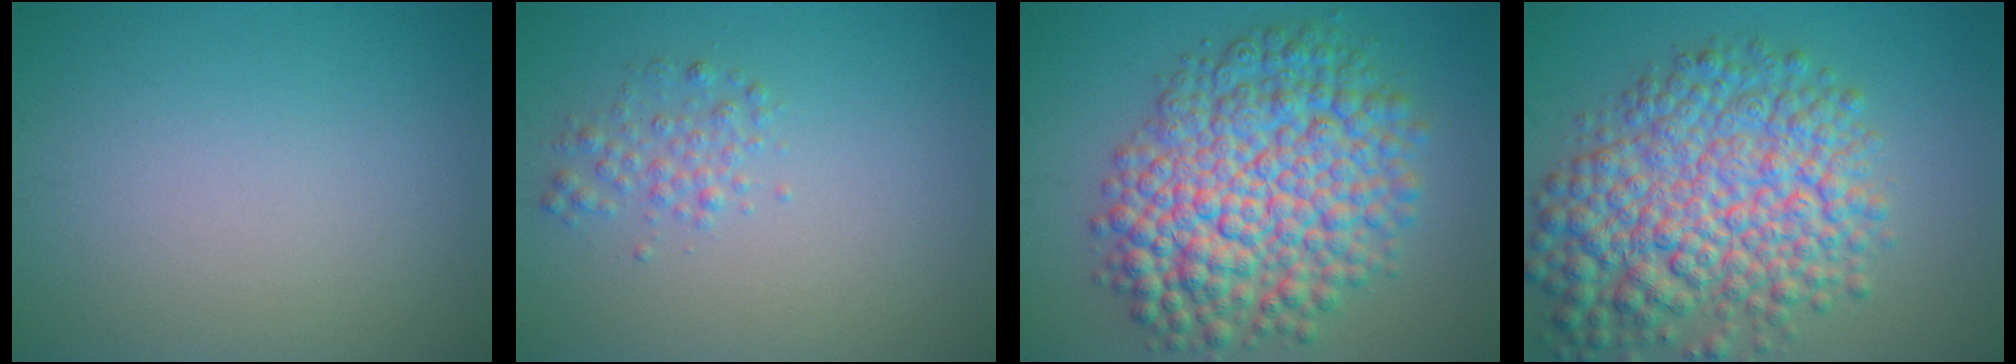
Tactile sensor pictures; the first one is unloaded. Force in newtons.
{"total": 1.7, "press": 1.7, "slide": 0.0}
{"total": 11.4, "press": 11.4, "slide": 0.2}
{"total": 10.3, "press": 10.2, "slide": 0.3}